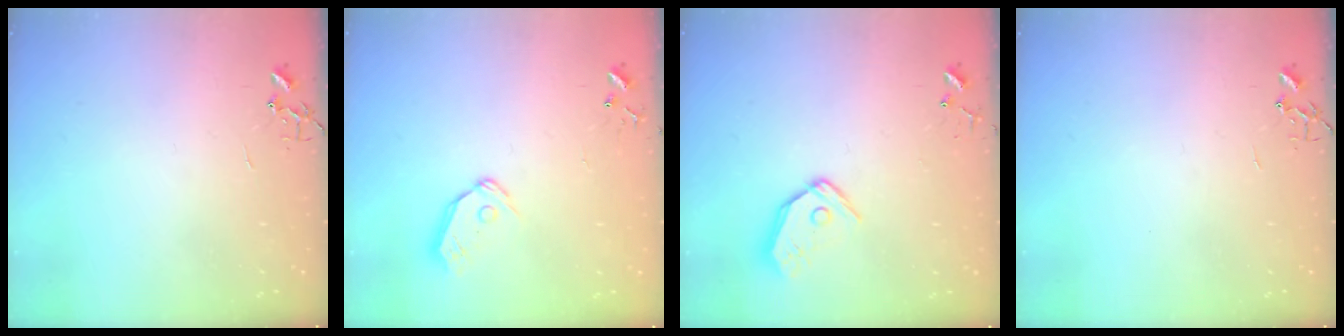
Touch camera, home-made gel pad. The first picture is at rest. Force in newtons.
{"total": 8.5, "press": 8.4, "slide": 0.9}
{"total": 10.4, "press": 10.4, "slide": 1.2}
{"total": 0.0}